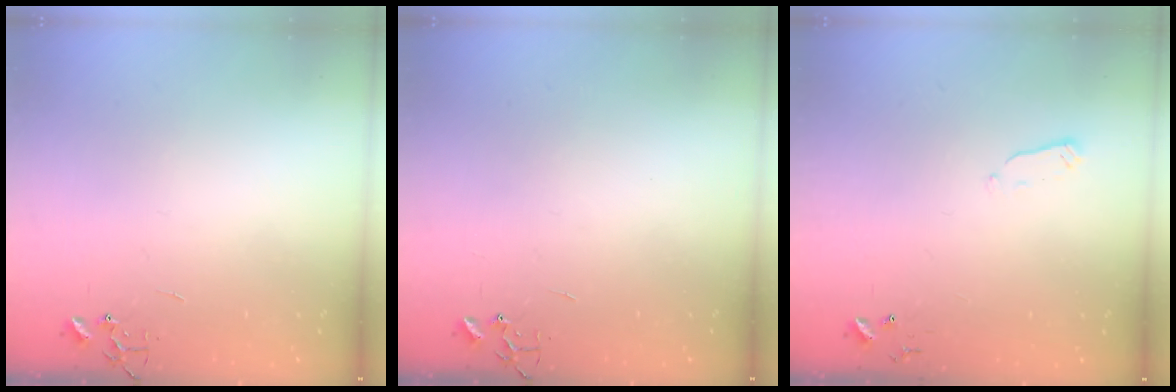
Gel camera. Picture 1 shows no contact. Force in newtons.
{"total": 0.0}
{"total": 2.7, "press": 2.6, "slide": 0.4}